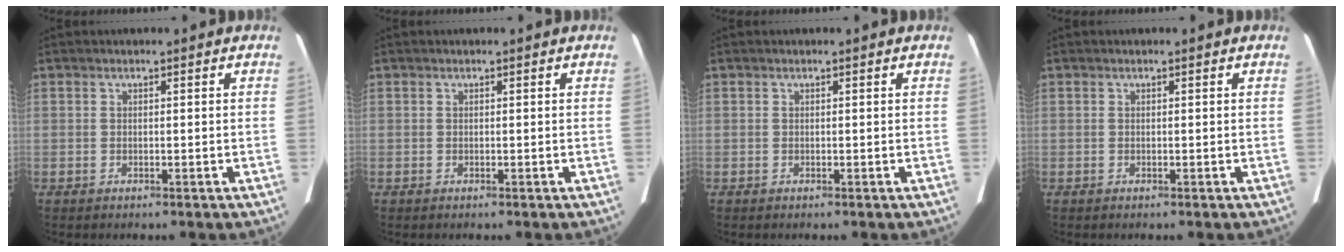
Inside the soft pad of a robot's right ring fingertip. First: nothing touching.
{"total": 0.0}
{"total": 0.0}
{"total": 0.0}